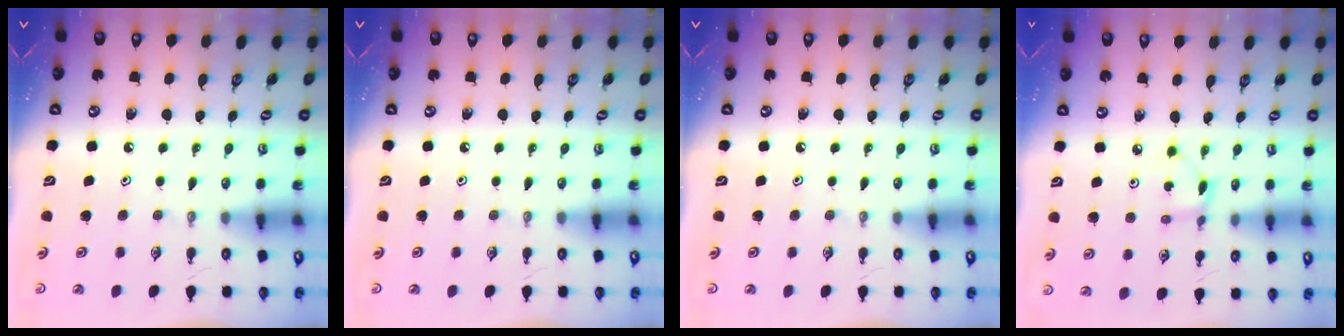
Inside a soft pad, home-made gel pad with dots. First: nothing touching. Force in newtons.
{"total": 0.0}
{"total": 0.0}
{"total": 2.2, "press": 2.2, "slide": 0.1}